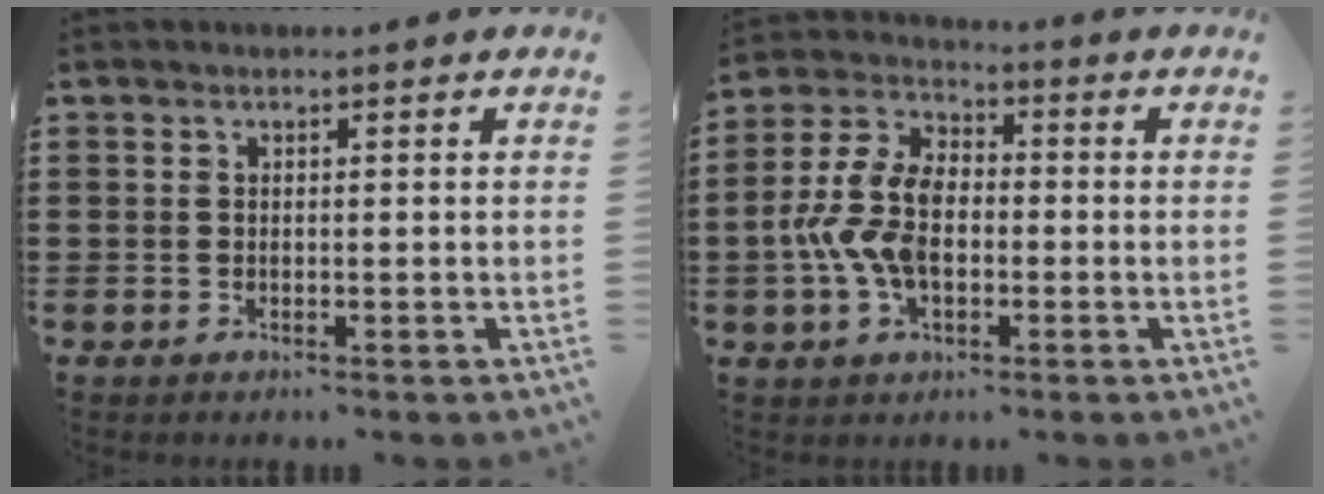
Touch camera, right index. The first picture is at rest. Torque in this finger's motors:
{"motor_torque": [2.14, 0.00, 0.74, 0.21]}